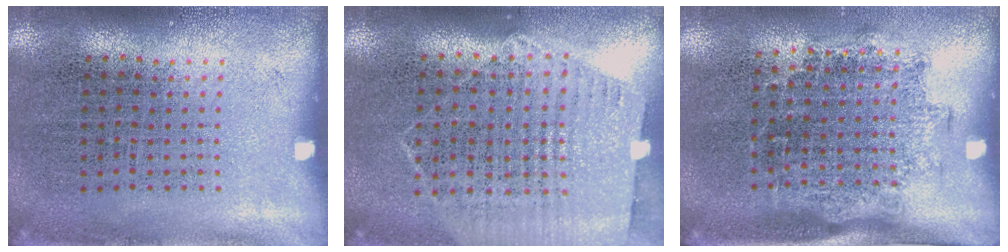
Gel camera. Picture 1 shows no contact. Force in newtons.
{"total": 1.2, "press": 1.2, "slide": 0.4}
{"total": 1.4, "press": 1.1, "slide": 0.8}